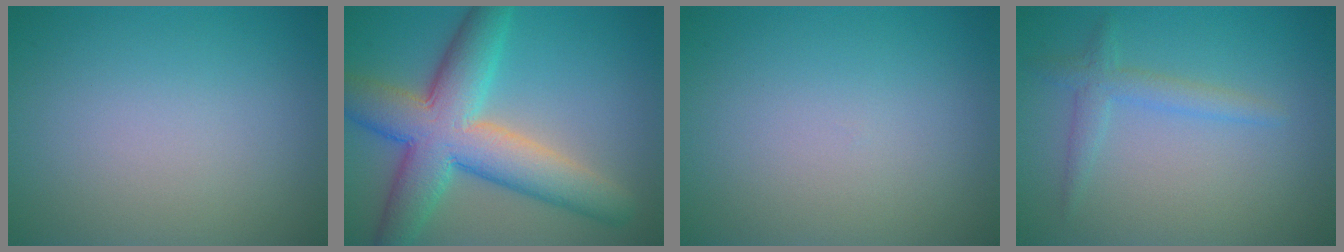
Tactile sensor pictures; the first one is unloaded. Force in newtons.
{"total": 9.7, "press": 9.7, "slide": 0.4}
{"total": 0.0}
{"total": 2.0, "press": 2.0, "slide": 0.1}